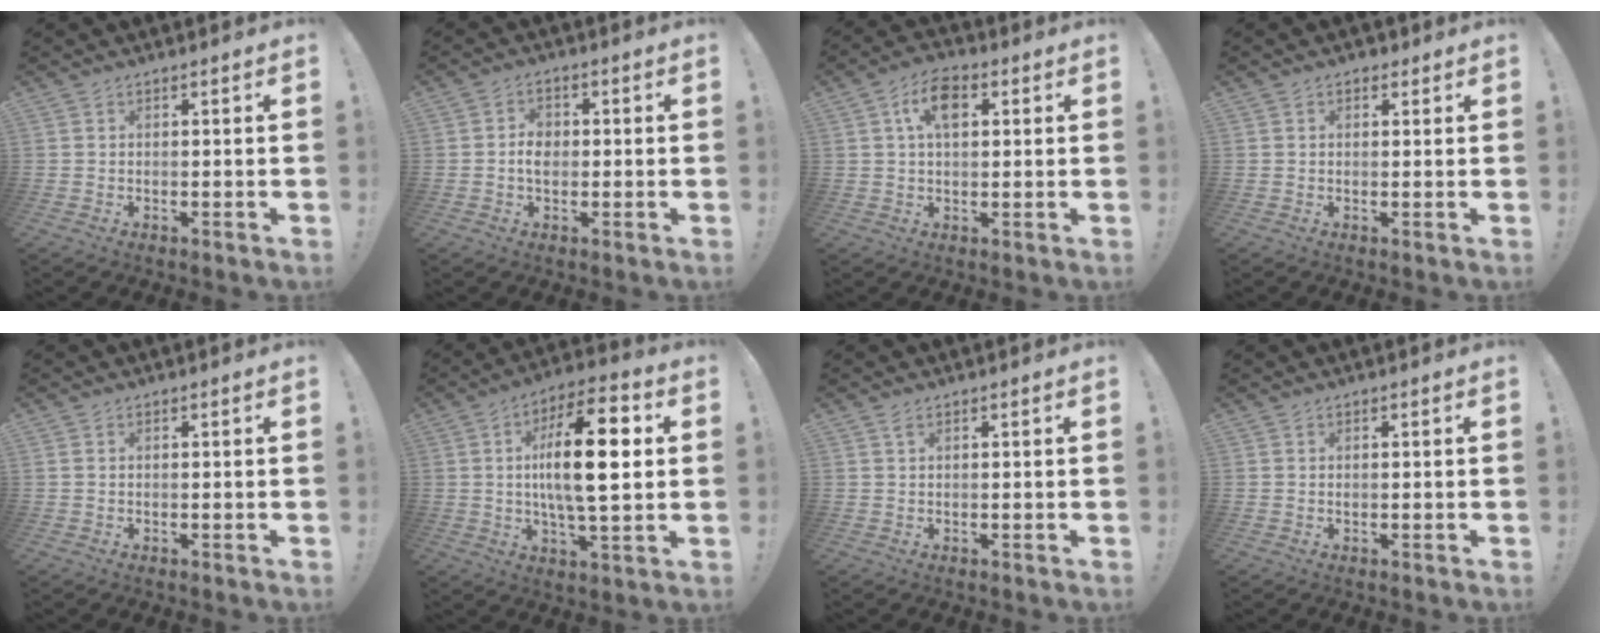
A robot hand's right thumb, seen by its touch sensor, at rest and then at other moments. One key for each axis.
{"total": 4.2, "fx": -0.6, "fy": 3.3, "fz": 2.6, "tx": -0.039, "ty": 0.005, "tz": -0.011}
{"total": 8.6, "fx": 2.7, "fy": 5.0, "fz": 6.5, "tx": -0.104, "ty": 0.009, "tz": 0.049}
{"total": 1.7, "fx": 0.8, "fy": 1.3, "fz": 0.9, "tx": -0.008, "ty": -0.001, "tz": 0.014}
{"total": 0.0}
{"total": 19.2, "fx": 2.3, "fy": 6.5, "fz": 17.9, "tx": -0.302, "ty": 0.000, "tz": 0.023}
{"total": 1.1, "fx": 0.6, "fy": 0.4, "fz": 0.8, "tx": -0.014, "ty": 0.000, "tz": 0.011}
{"total": 0.0}